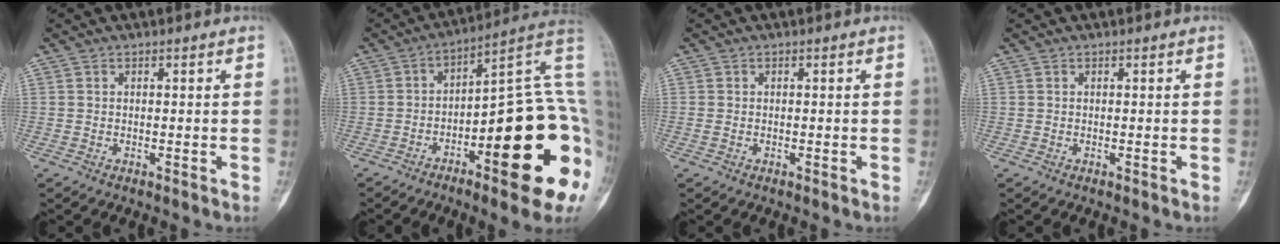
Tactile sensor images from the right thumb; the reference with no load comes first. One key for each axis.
{"total": 23.4, "fx": -5.5, "fy": 6.5, "fz": 21.8, "tx": -0.236, "ty": 0.031, "tz": -0.068}
{"total": 0.6, "fx": -0.1, "fy": 0.5, "fz": 0.4, "tx": -0.010, "ty": 0.000, "tz": -0.001}
{"total": 0.0}